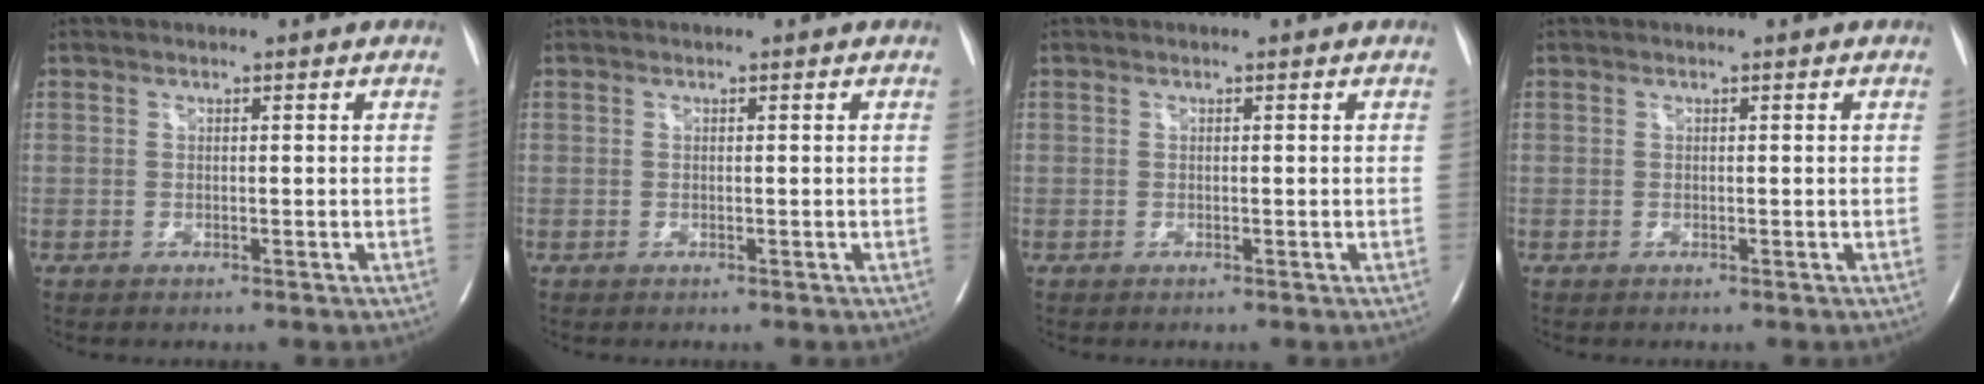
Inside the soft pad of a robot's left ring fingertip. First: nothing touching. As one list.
[{"total": 0.0}, {"total": 0.0}, {"total": 0.0}]